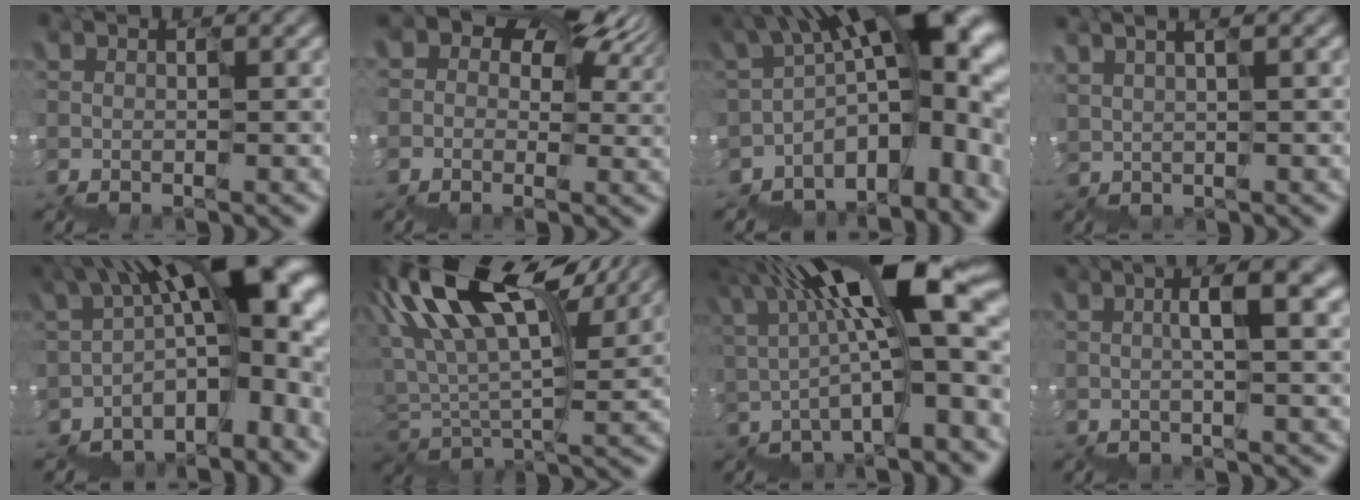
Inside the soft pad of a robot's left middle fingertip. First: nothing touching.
{"total": 8.3, "force": [1.9, 5.9, 5.5], "torque": [-0.082, 0.020, 0.025]}
{"total": 12.7, "force": [-2.7, 6.7, 10.5], "torque": [-0.151, 0.018, -0.033]}
{"total": 1.4, "force": [1.3, 0.4, 0.4], "torque": [0.001, 0.022, 0.026]}
{"total": 11.7, "force": [-0.7, 5.1, 10.5], "torque": [-0.155, 0.030, -0.004]}
{"total": 14.1, "force": [9.0, 5.3, 9.5], "torque": [-0.222, 0.047, 0.161]}
{"total": 12.3, "force": [3.1, 2.9, 11.5], "torque": [-0.183, 0.035, 0.062]}
{"total": 3.9, "force": [1.2, 1.0, 3.6], "torque": [-0.041, 0.024, 0.012]}